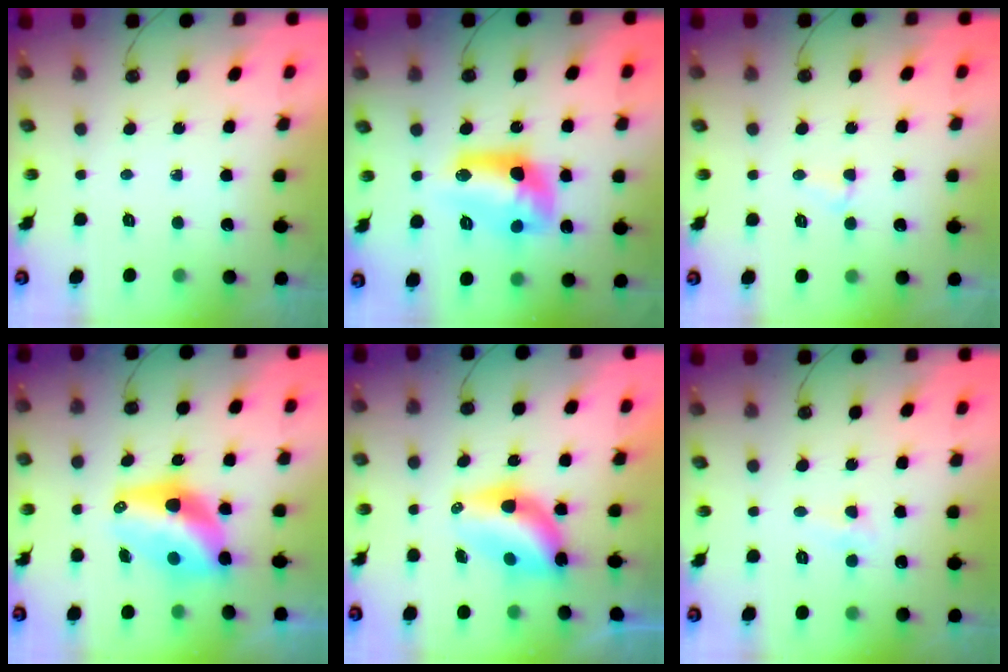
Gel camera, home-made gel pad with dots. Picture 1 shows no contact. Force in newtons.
{"total": 12.2, "press": 12.2, "slide": 0.7}
{"total": 2.5, "press": 2.5, "slide": 0.7}
{"total": 11.9, "press": 11.8, "slide": 1.2}
{"total": 8.9, "press": 8.1, "slide": 3.8}
{"total": 4.5, "press": 3.0, "slide": 3.4}